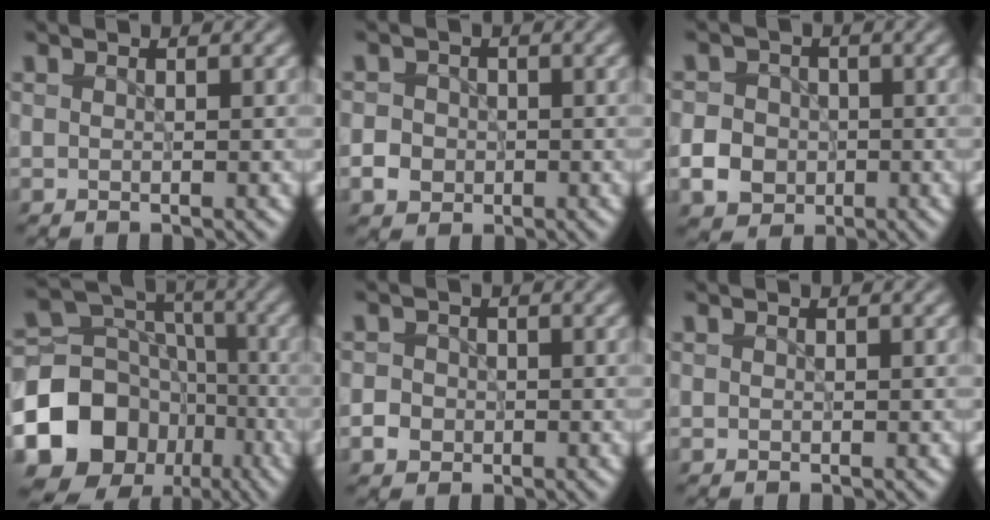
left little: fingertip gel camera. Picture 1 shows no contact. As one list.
[{"total": 2.4, "force": [-0.6, 2.2, 0.7], "torque": [0.001, -0.002, -0.012]}, {"total": 3.8, "force": [-1.0, 3.4, 1.4], "torque": [-0.016, -0.002, -0.026]}, {"total": 13.7, "force": [-5.7, 11.2, 5.5], "torque": [-0.136, 0.002, -0.104]}, {"total": 1.9, "force": [-0.5, 1.7, 0.6], "torque": [0.003, -0.001, -0.009]}, {"total": 0.0}]